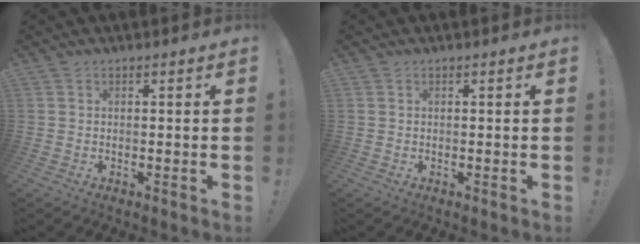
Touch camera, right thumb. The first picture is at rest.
{"total": 0.0}